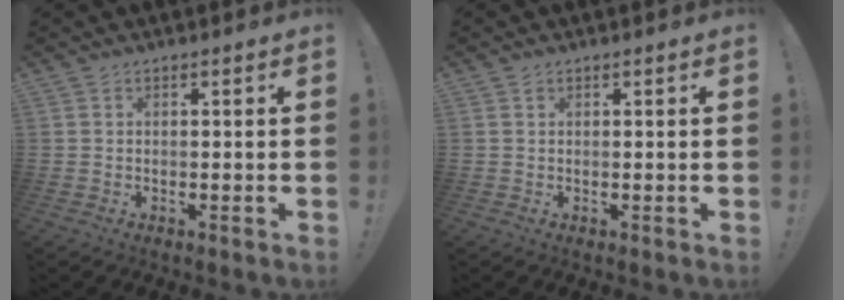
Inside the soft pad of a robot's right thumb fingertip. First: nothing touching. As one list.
[{"total": 0.6, "force": [0.4, 0.4, 0.1], "torque": [0.003, -0.003, 0.007]}]